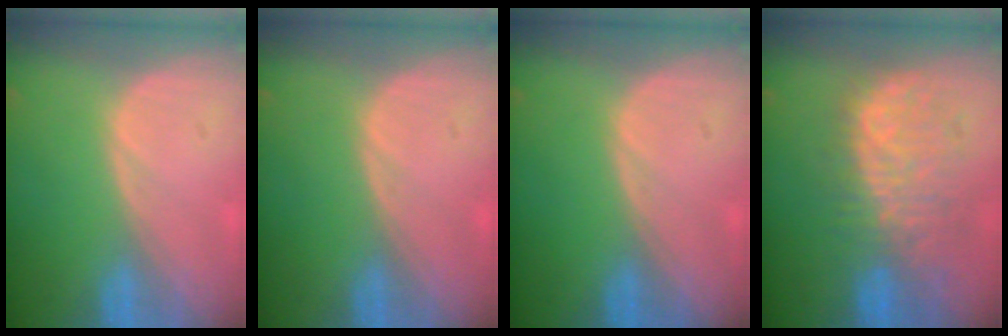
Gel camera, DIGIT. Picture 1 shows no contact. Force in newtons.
{"total": 0.0}
{"total": 0.0}
{"total": 10.3, "press": 9.4, "slide": 4.3}